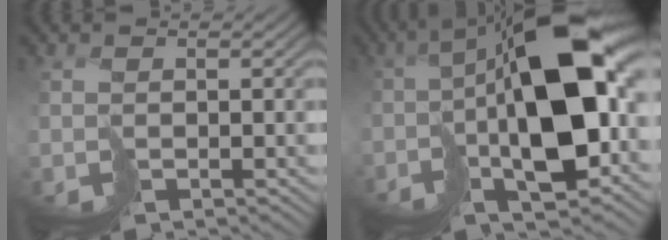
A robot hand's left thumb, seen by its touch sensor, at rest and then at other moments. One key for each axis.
{"total": 15.3, "fx": -1.4, "fy": 7.3, "fz": 13.3, "tx": -0.211, "ty": -0.001, "tz": -0.020}